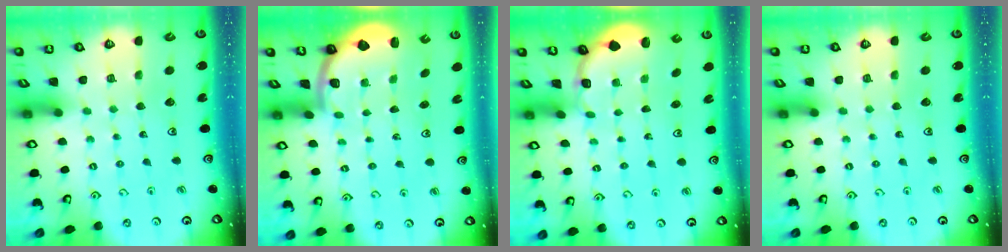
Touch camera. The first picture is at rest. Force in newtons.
{"total": 1.9, "press": 1.8, "slide": 0.5}
{"total": 1.8, "press": 1.6, "slide": 0.7}
{"total": 0.0}